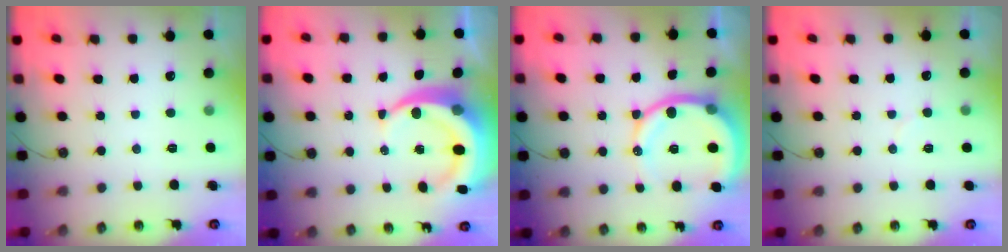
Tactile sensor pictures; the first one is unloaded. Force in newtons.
{"total": 11.0, "press": 10.9, "slide": 1.3}
{"total": 14.5, "press": 14.4, "slide": 1.8}
{"total": 3.8, "press": 3.8, "slide": 0.4}